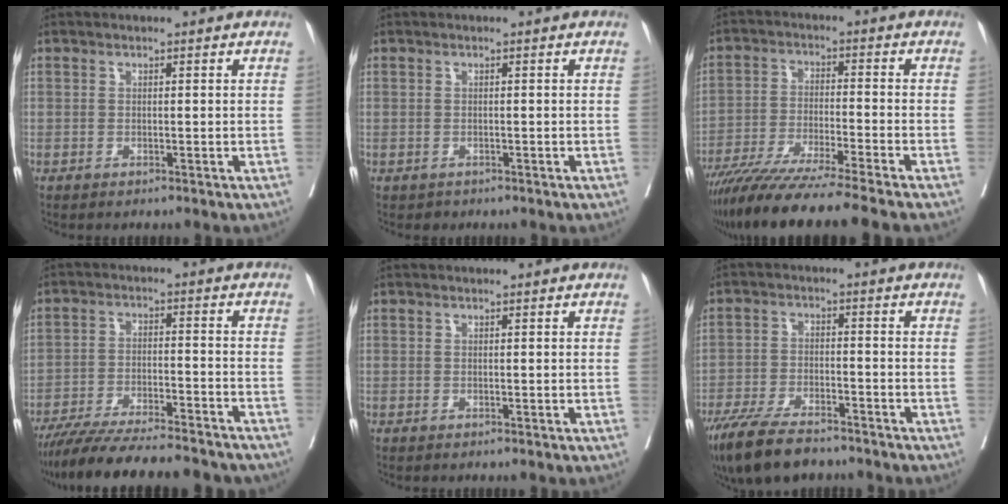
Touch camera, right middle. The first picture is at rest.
{"total": 0.6, "force": [-0.4, 0.4, 0.0], "torque": [-0.007, 0.000, -0.006]}
{"total": 14.4, "force": [-12.1, -1.8, 7.6], "torque": [-0.119, -0.044, -0.202]}
{"total": 19.5, "force": [-17.4, 2.3, 8.5], "torque": [-0.132, -0.020, -0.258]}
{"total": 0.0}
{"total": 11.2, "force": [-8.9, 2.9, 6.1], "torque": [-0.109, -0.024, -0.154]}